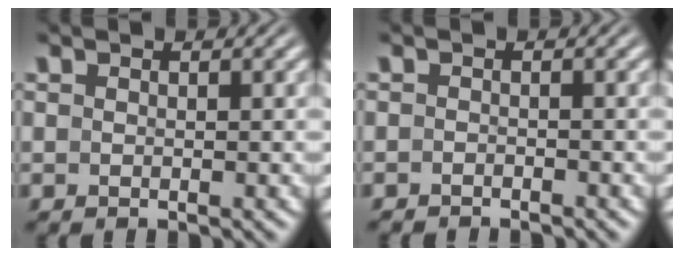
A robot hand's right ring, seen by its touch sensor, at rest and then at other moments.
{"total": 1.5, "force": [-1.5, 0.0, -0.3], "torque": [-0.002, -0.014, -0.019]}